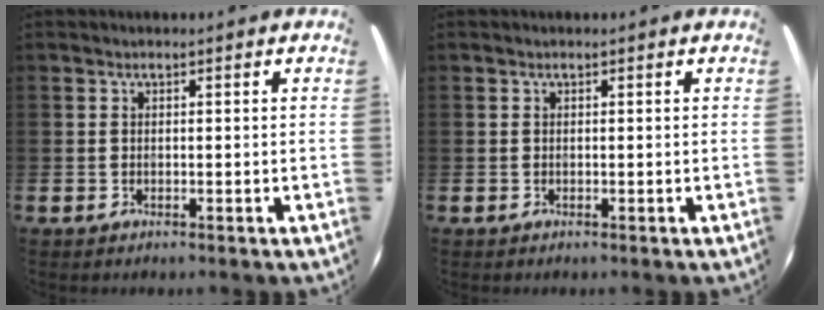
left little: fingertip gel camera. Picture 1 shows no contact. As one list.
[{"total": 0.0}]